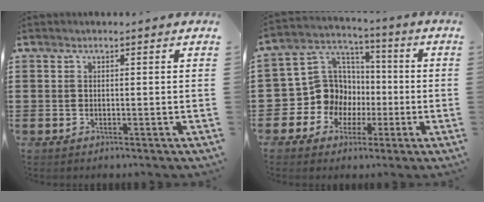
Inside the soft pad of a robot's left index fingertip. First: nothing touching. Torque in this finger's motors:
{"motor_torque": [1.09, 1.05, 0.26, 0.03]}